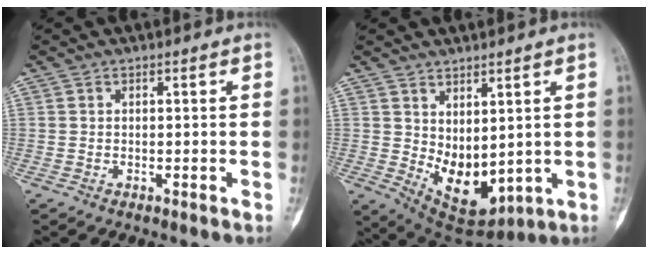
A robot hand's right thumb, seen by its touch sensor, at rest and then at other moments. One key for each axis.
{"total": 10.5, "fx": 0.7, "fy": 6.0, "fz": 8.6, "tx": -0.110, "ty": -0.026, "tz": 0.044}